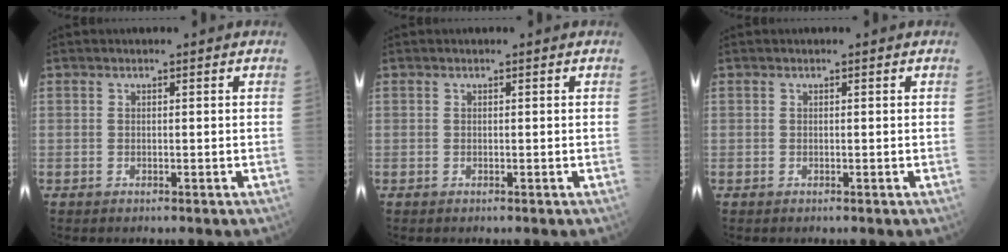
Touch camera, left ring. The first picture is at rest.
{"total": 0.0}
{"total": 0.0}